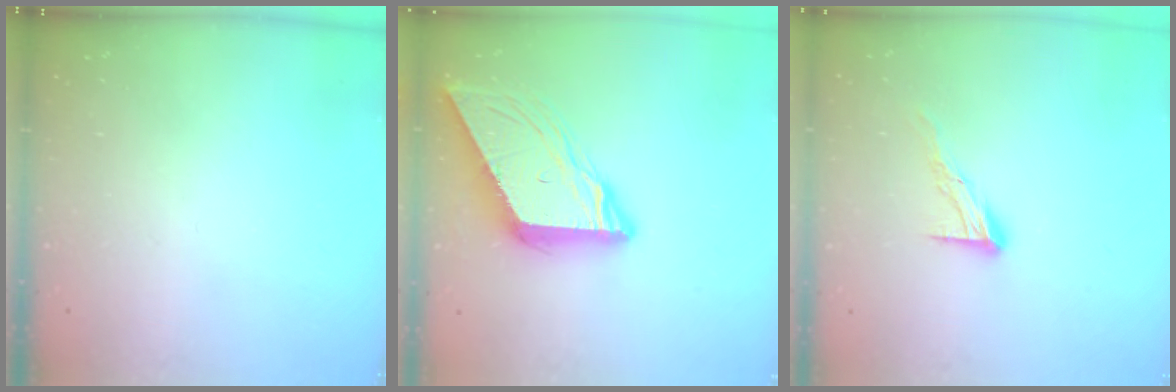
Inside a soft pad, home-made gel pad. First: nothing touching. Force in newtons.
{"total": 10.0, "press": 10.0, "slide": 0.8}
{"total": 8.7, "press": 8.7, "slide": 0.7}